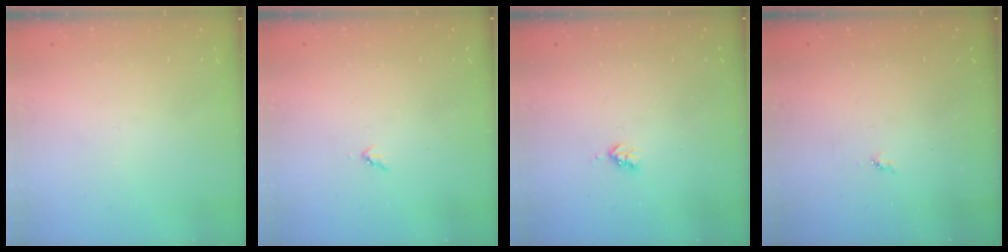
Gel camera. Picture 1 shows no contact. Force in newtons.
{"total": 3.0, "press": 3.0, "slide": 0.3}
{"total": 2.9, "press": 2.9, "slide": 0.5}
{"total": 3.9, "press": 3.9, "slide": 0.4}